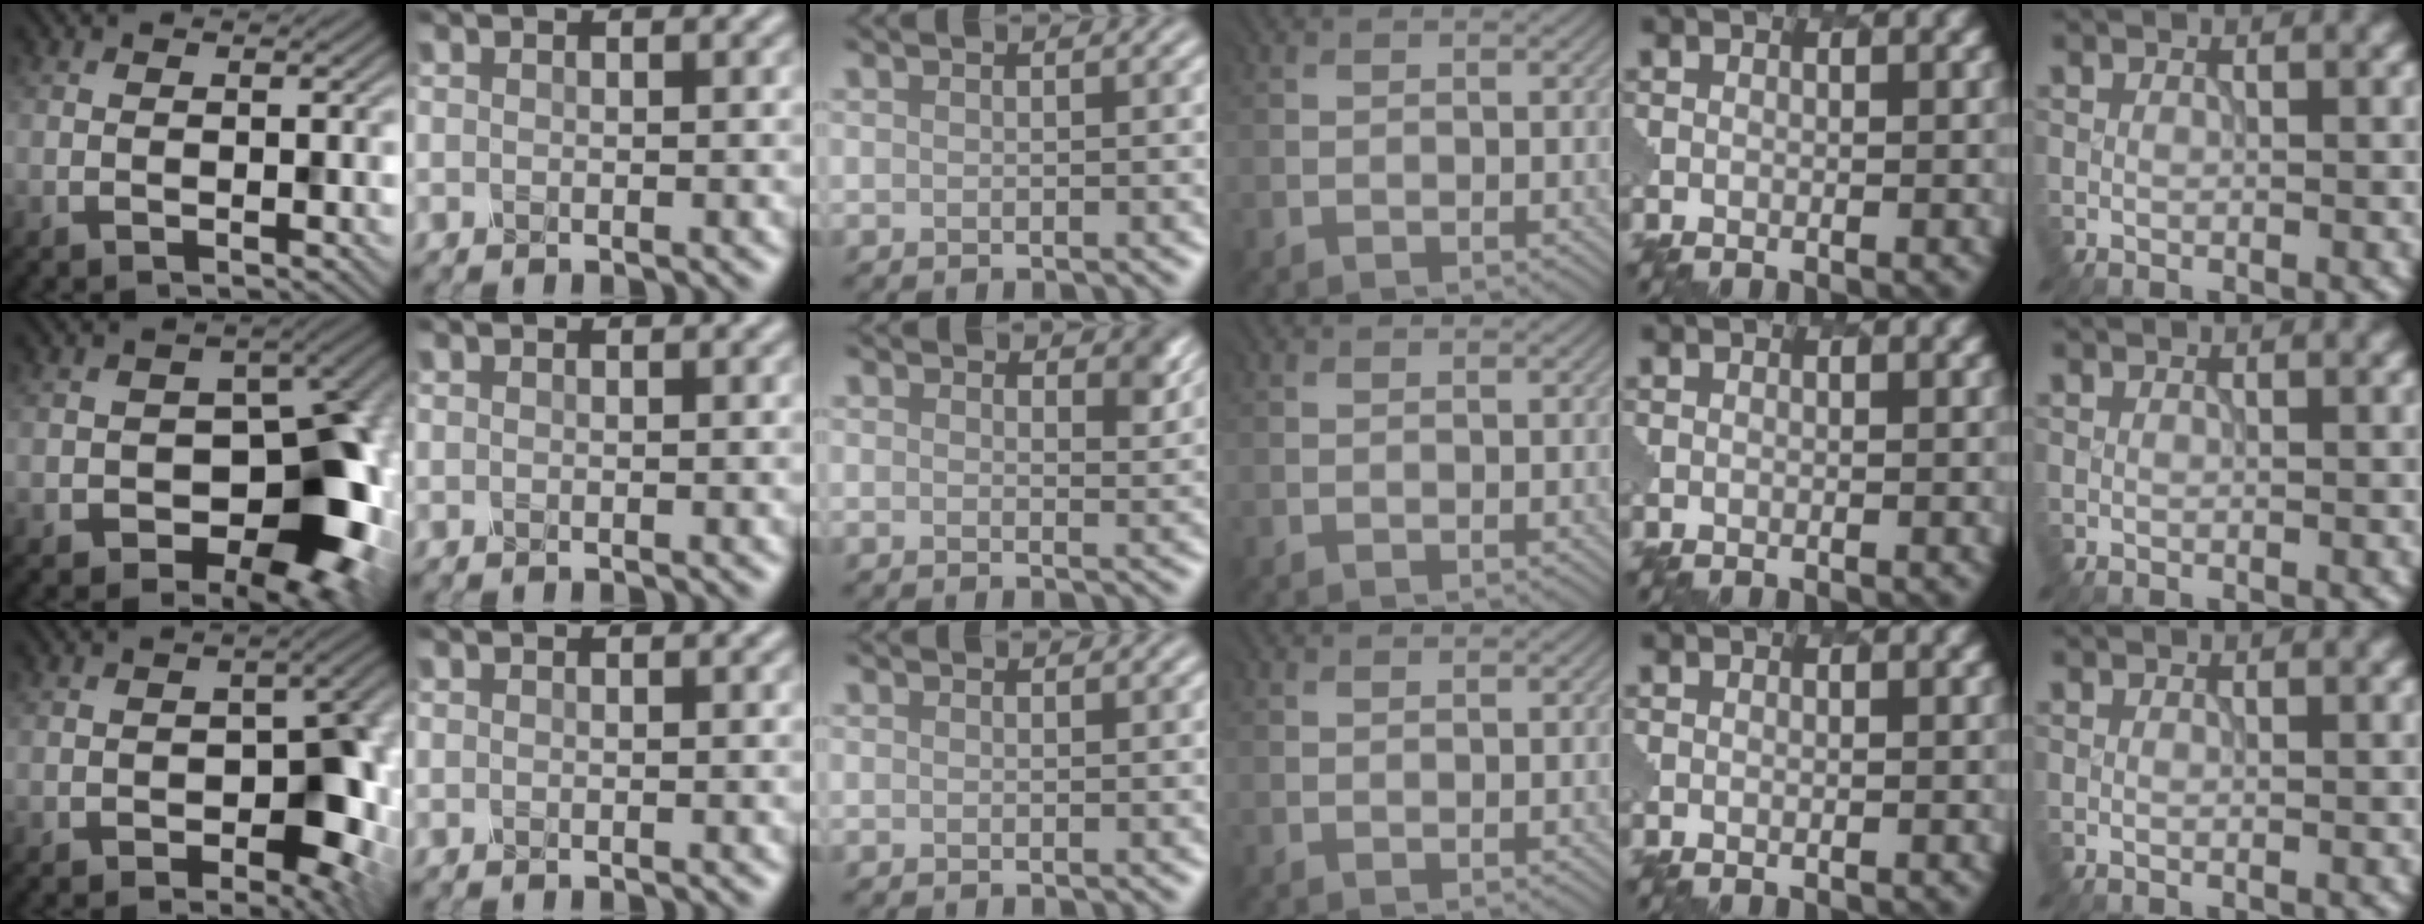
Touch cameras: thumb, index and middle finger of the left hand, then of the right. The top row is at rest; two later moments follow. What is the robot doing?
{"motion": "dispense", "object": "toothpaste"}